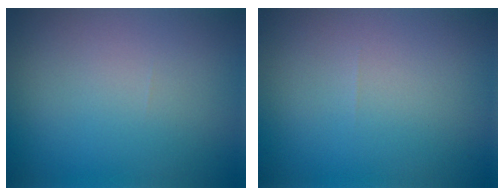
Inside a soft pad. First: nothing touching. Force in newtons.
{"total": 0.0}